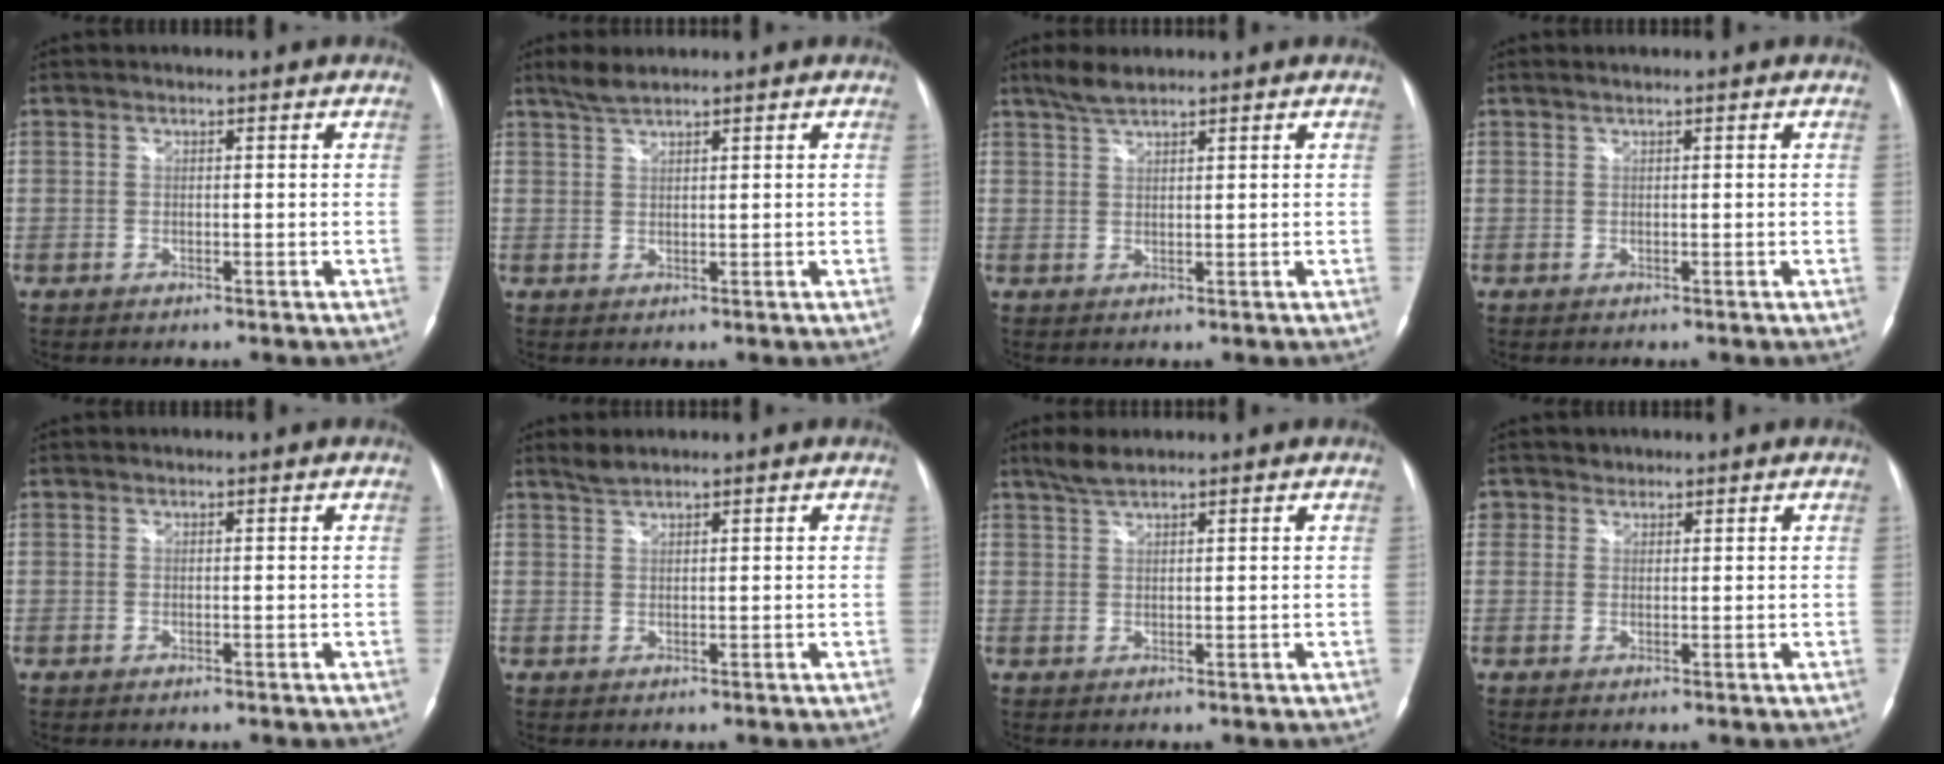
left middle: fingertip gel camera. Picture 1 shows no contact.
{"total": 2.4, "force": [2.2, 0.1, 1.1], "torque": [-0.029, 0.006, 0.046]}
{"total": 3.1, "force": [2.6, 0.4, 1.5], "torque": [-0.039, 0.006, 0.055]}
{"total": 0.5, "force": [0.3, -0.1, 0.4], "torque": [-0.014, 0.008, 0.011]}
{"total": 0.0}
{"total": 1.5, "force": [1.5, -0.1, 0.4], "torque": [-0.010, 0.005, 0.035]}
{"total": 2.7, "force": [2.4, 0.2, 1.4], "torque": [-0.036, 0.007, 0.050]}
{"total": 1.8, "force": [1.2, 1.4, -0.2], "torque": [0.012, 0.002, 0.016]}